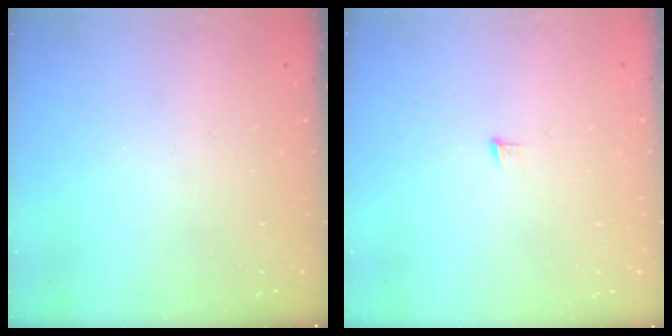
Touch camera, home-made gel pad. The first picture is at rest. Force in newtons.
{"total": 3.6, "press": 3.5, "slide": 0.3}